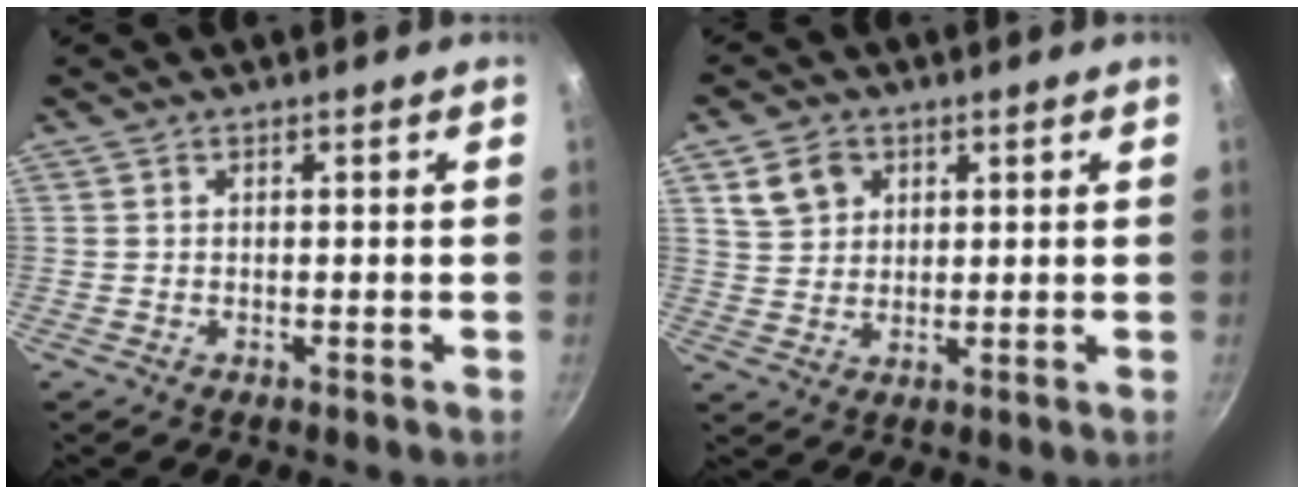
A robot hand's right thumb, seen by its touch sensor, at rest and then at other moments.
{"total": 6.3, "force": [2.7, 5.0, 2.7], "torque": [-0.028, -0.001, 0.051]}